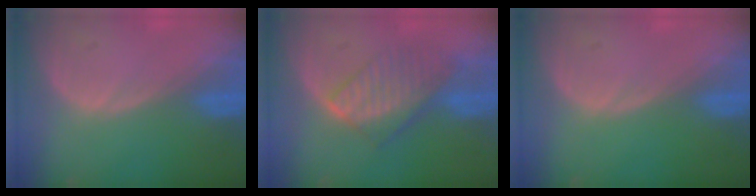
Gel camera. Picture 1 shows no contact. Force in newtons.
{"total": 7.5, "press": 6.8, "slide": 3.1}
{"total": 0.0}